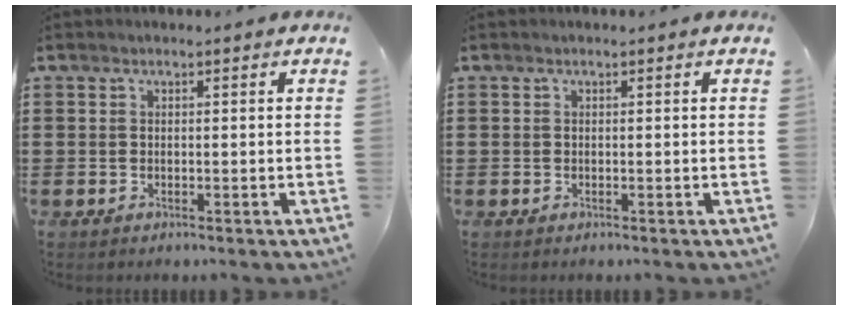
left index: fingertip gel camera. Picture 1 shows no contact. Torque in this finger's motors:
{"motor_torque": [0.00, 0.01, 0.00, 0.01]}